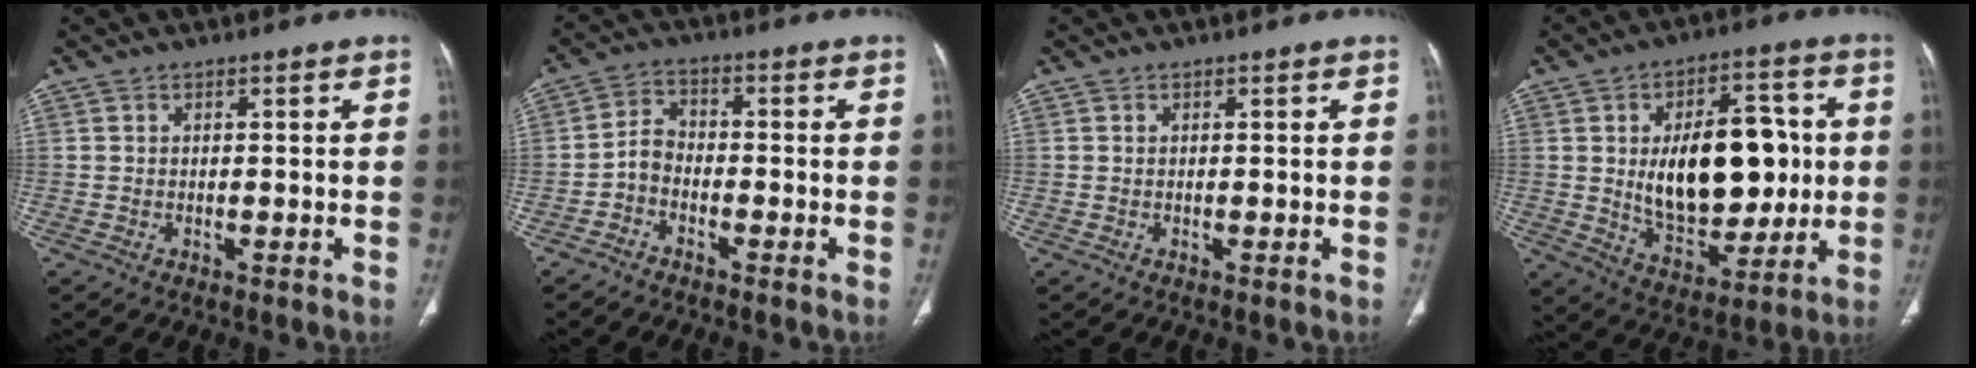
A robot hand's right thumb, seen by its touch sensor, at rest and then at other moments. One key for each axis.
{"total": 3.9, "fx": -2.0, "fy": 2.5, "fz": 2.1, "tx": -0.032, "ty": 0.022, "tz": -0.049}
{"total": 0.0}
{"total": 20.9, "fx": 1.1, "fy": 12.0, "fz": 17.0, "tx": -0.213, "ty": 0.003, "tz": 0.030}